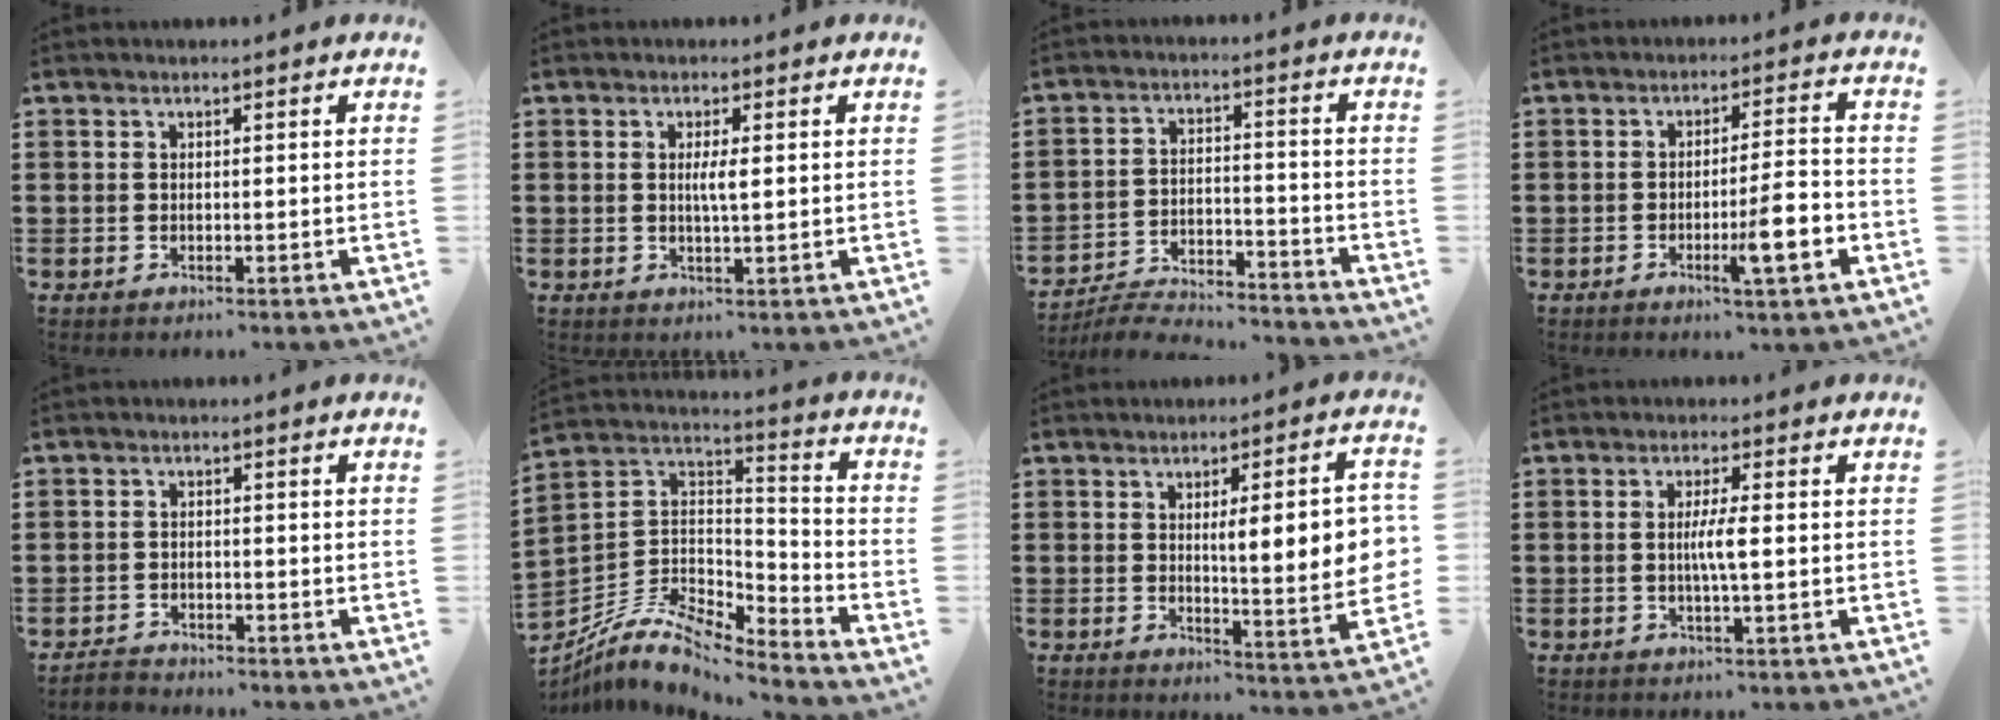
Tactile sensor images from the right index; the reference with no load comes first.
{"total": 2.5, "force": [0.3, 0.2, 2.5], "torque": [-0.049, -0.003, 0.003]}
{"total": 5.6, "force": [-5.5, 0.6, 1.1], "torque": [-0.024, 0.008, -0.111]}
{"total": 7.3, "force": [-2.6, 1.0, 6.7], "torque": [-0.112, -0.004, -0.044]}
{"total": 1.7, "force": [-1.7, 0.4, -0.1], "torque": [-0.003, 0.005, -0.037]}
{"total": 7.8, "force": [-6.6, 2.7, 3.3], "torque": [-0.086, 0.000, -0.134]}
{"total": 9.7, "force": [1.2, 2.2, 9.4], "torque": [-0.146, -0.001, 0.012]}
{"total": 3.6, "force": [-0.1, 0.1, 3.6], "torque": [-0.066, -0.006, -0.005]}